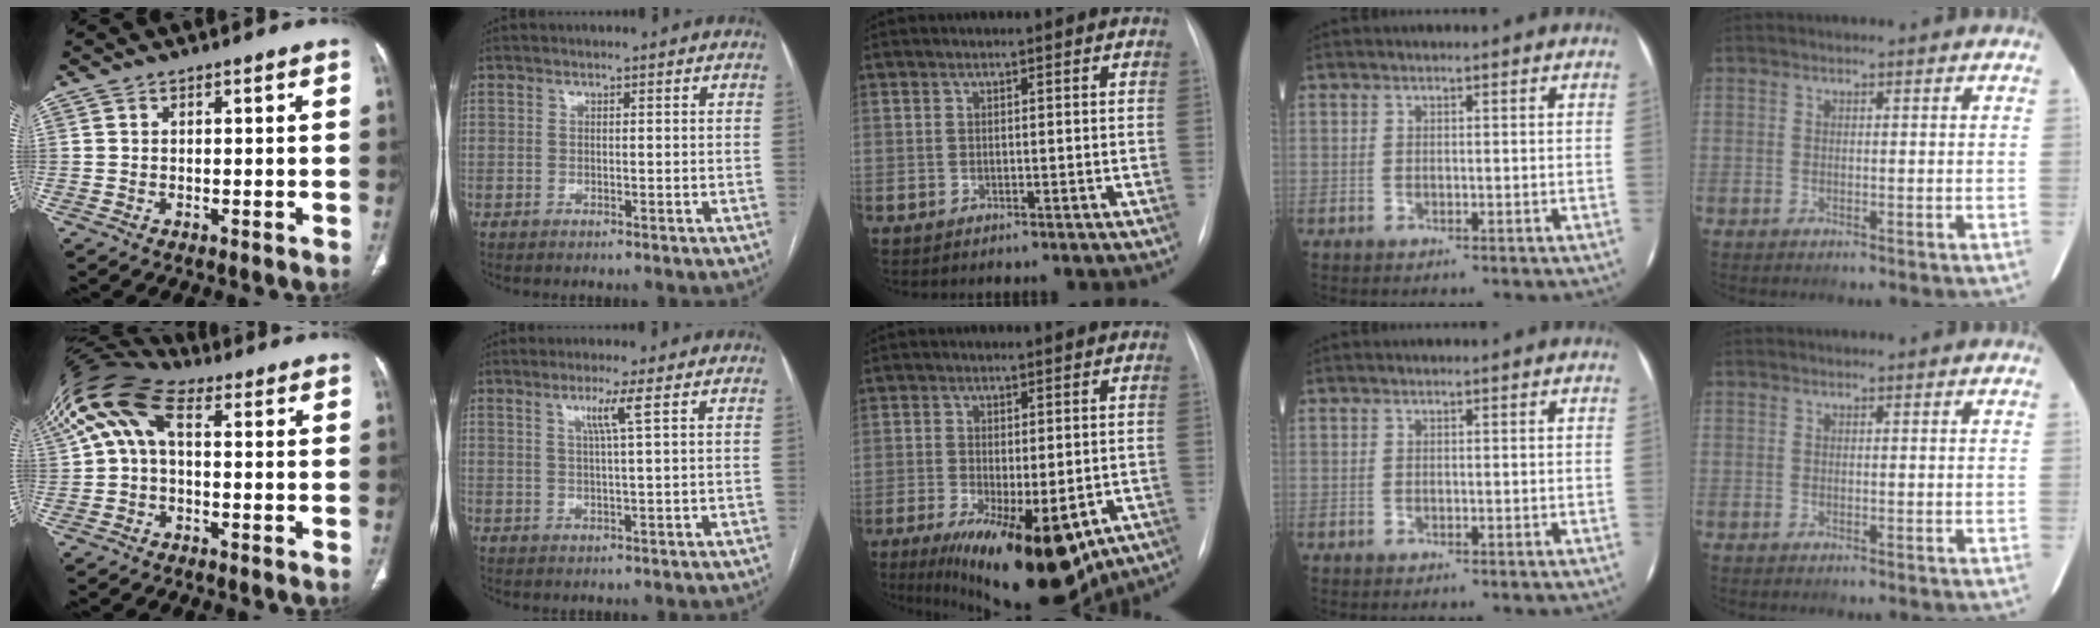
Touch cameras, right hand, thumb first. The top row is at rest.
{"thumb": {"total": 12.3, "force": [2.7, 7.0, 9.8], "torque": [-0.204, 0.047, 0.041]}, "index": {"total": 3.3, "force": [1.4, -0.9, 2.9], "torque": [-0.058, -0.002, 0.029]}, "middle": {"total": 18.3, "force": [-9.4, 7.0, 14.1], "torque": [-0.183, -0.030, -0.125]}}